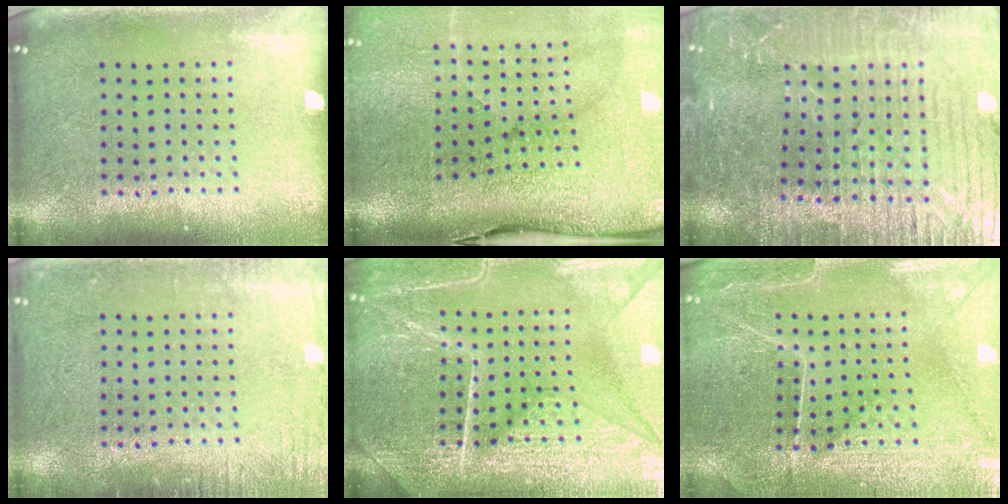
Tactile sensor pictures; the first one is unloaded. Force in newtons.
{"total": 5.0, "press": 3.9, "slide": 3.1}
{"total": 4.8, "press": 4.5, "slide": 1.6}
{"total": 2.0, "press": 1.9, "slide": 0.2}
{"total": 6.9, "press": 6.8, "slide": 0.8}
{"total": 1.1, "press": 1.0, "slide": 0.4}